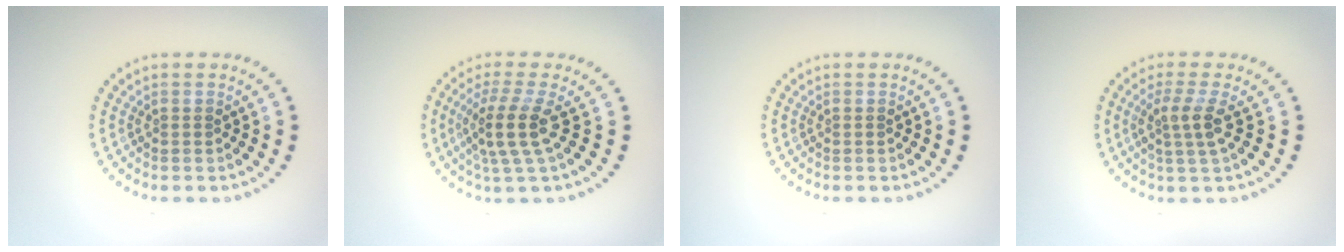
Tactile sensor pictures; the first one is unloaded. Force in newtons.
{"total": 3.6, "press": 2.7, "slide": 2.4}
{"total": 0.0}
{"total": 2.6, "press": 2.0, "slide": 1.6}